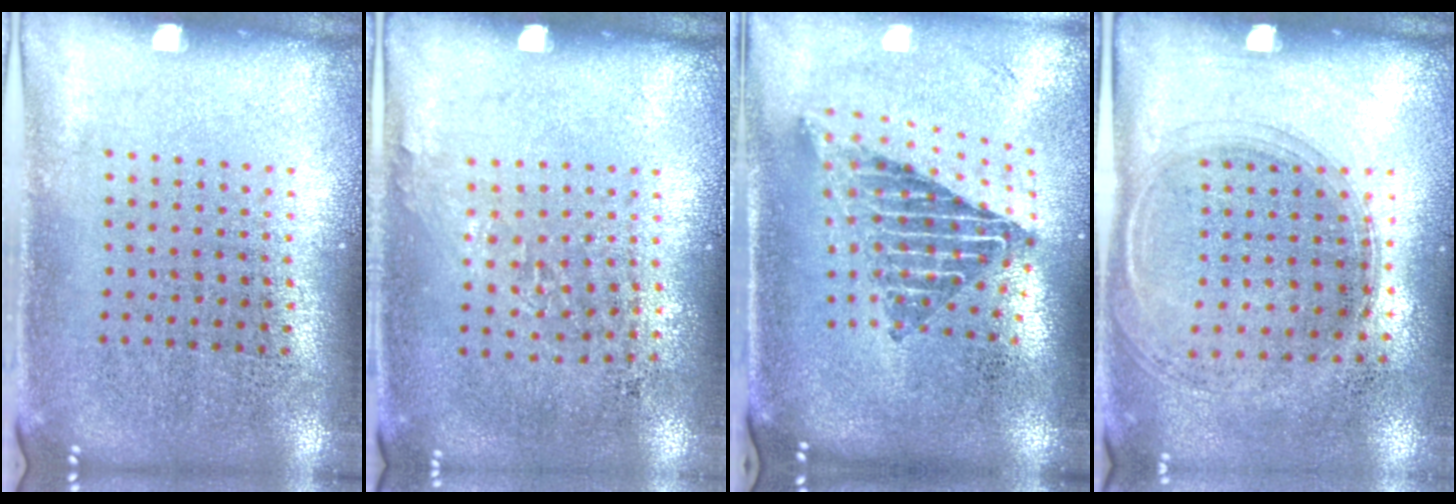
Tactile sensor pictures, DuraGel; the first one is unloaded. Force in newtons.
{"total": 0.9, "press": 0.7, "slide": 0.7}
{"total": 2.3, "press": 1.6, "slide": 1.7}
{"total": 1.4, "press": 1.2, "slide": 0.6}